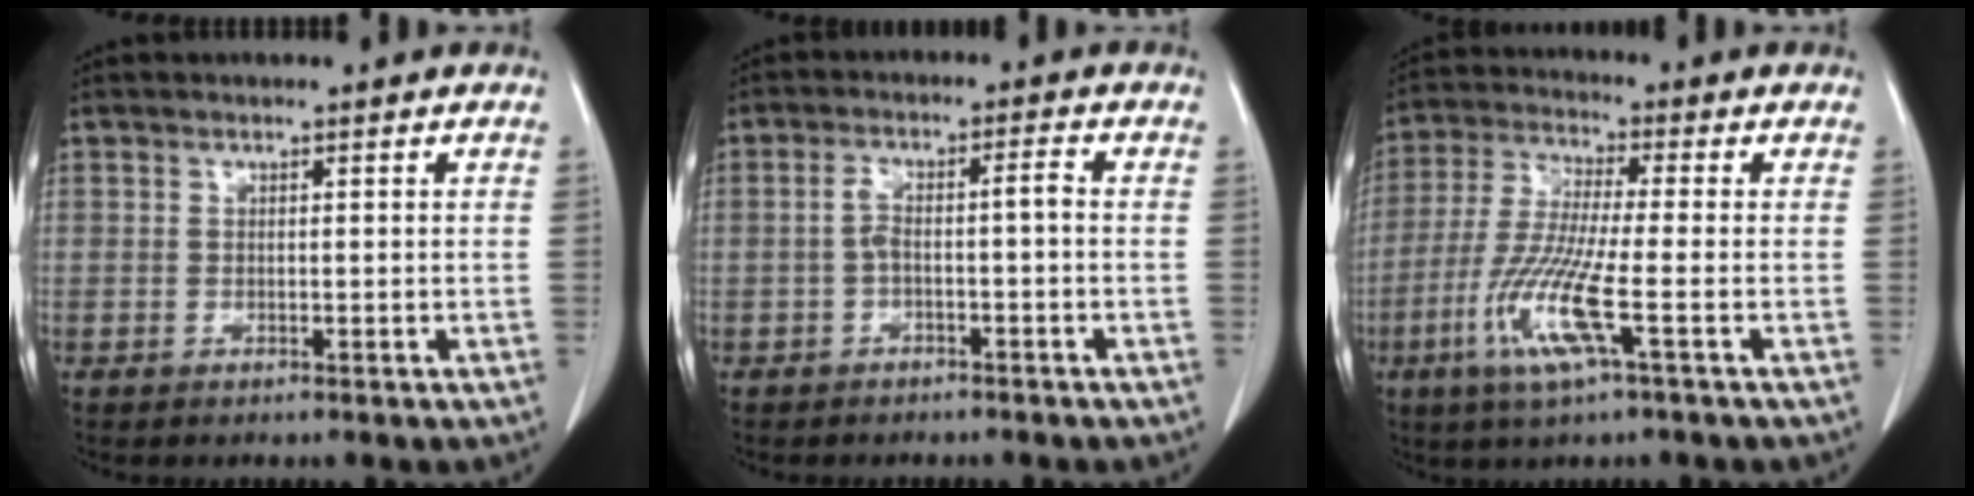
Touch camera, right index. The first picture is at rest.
{"total": 3.8, "force": [-0.9, 0.6, 3.7], "torque": [-0.073, 0.024, -0.012]}
{"total": 10.7, "force": [-4.0, 0.2, 10.0], "torque": [-0.210, -0.021, -0.085]}